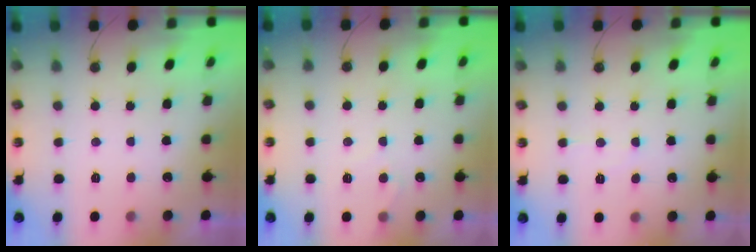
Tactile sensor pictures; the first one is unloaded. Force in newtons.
{"total": 4.9, "press": 4.8, "slide": 0.6}
{"total": 5.2, "press": 5.2, "slide": 0.8}